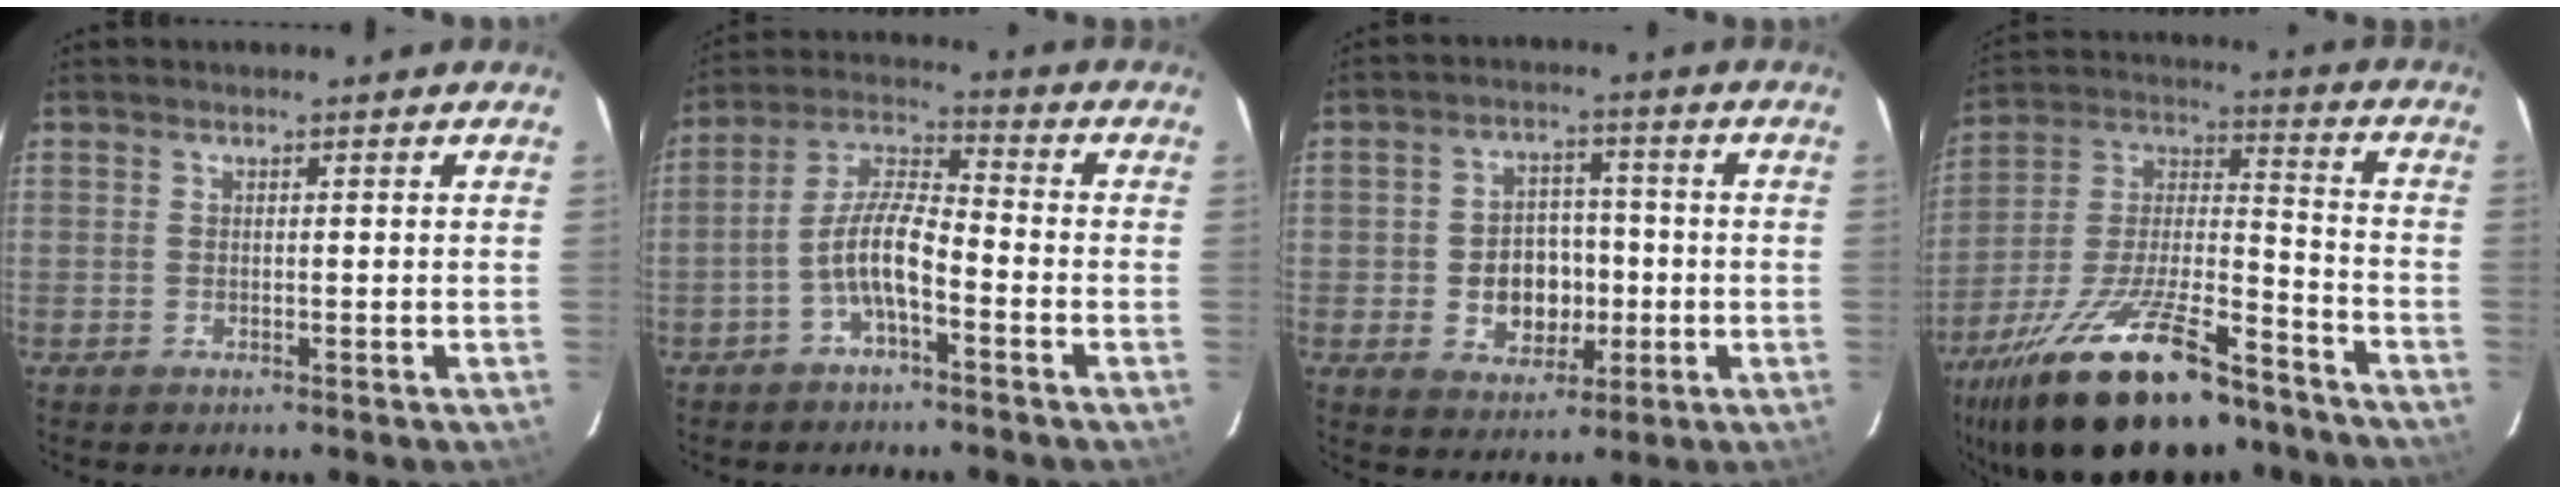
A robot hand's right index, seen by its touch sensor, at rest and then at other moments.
{"total": 8.0, "force": [-3.6, 2.2, 6.8], "torque": [-0.147, 0.015, -0.069]}
{"total": 9.0, "force": [-1.7, 7.1, 5.3], "torque": [-0.113, 0.015, -0.012]}
{"total": 27.1, "force": [-18.6, 9.3, 17.3], "torque": [-0.328, -0.019, -0.292]}